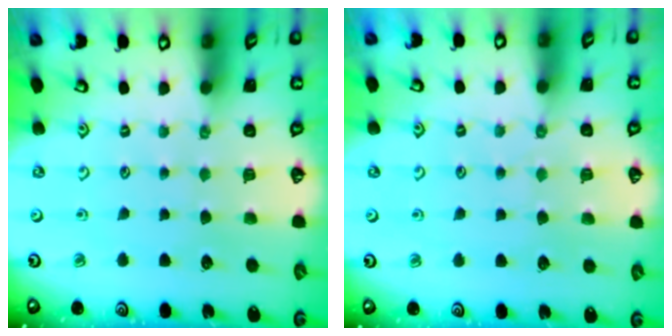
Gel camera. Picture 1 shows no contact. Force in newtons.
{"total": 2.5, "press": 2.4, "slide": 0.4}